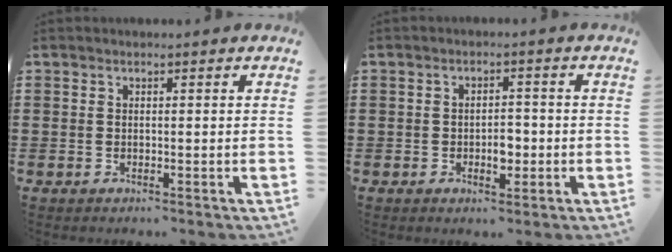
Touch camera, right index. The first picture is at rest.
{"total": 3.3, "force": [-0.8, 1.7, 2.6], "torque": [-0.050, 0.003, -0.015]}